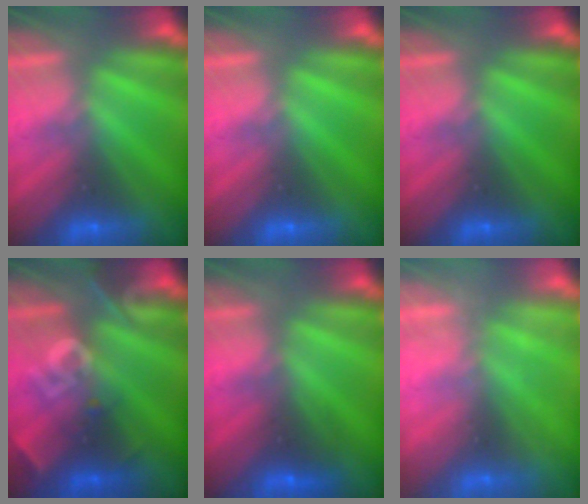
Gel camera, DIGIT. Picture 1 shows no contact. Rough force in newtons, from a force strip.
{"total": 0.0}
{"total": 0.0}
{"total": 2.5}
{"total": 2.4}
{"total": 2.0}